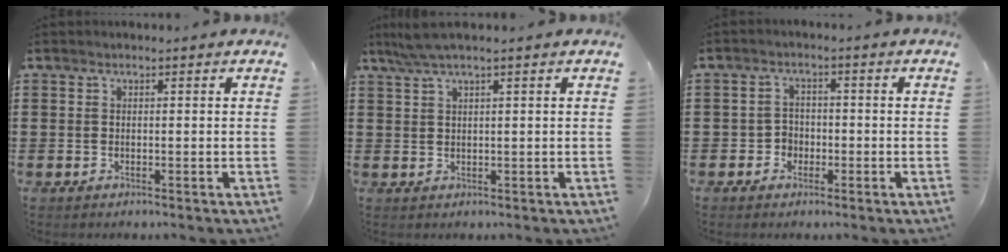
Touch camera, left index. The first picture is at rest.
{"total": 2.5, "force": [1.5, 0.0, 2.1], "torque": [-0.042, 0.000, 0.026]}
{"total": 2.5, "force": [-1.4, 2.1, 0.4], "torque": [-0.018, 0.006, -0.032]}